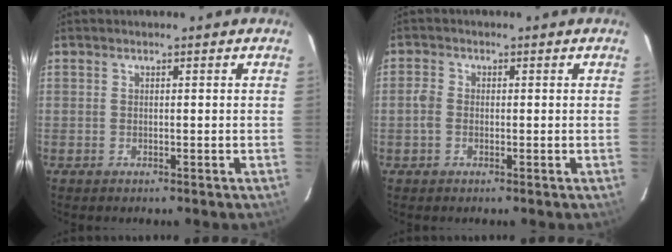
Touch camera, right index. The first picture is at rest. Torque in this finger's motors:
{"motor_torque": [0.45, -0.11, 0.29, 0.05]}